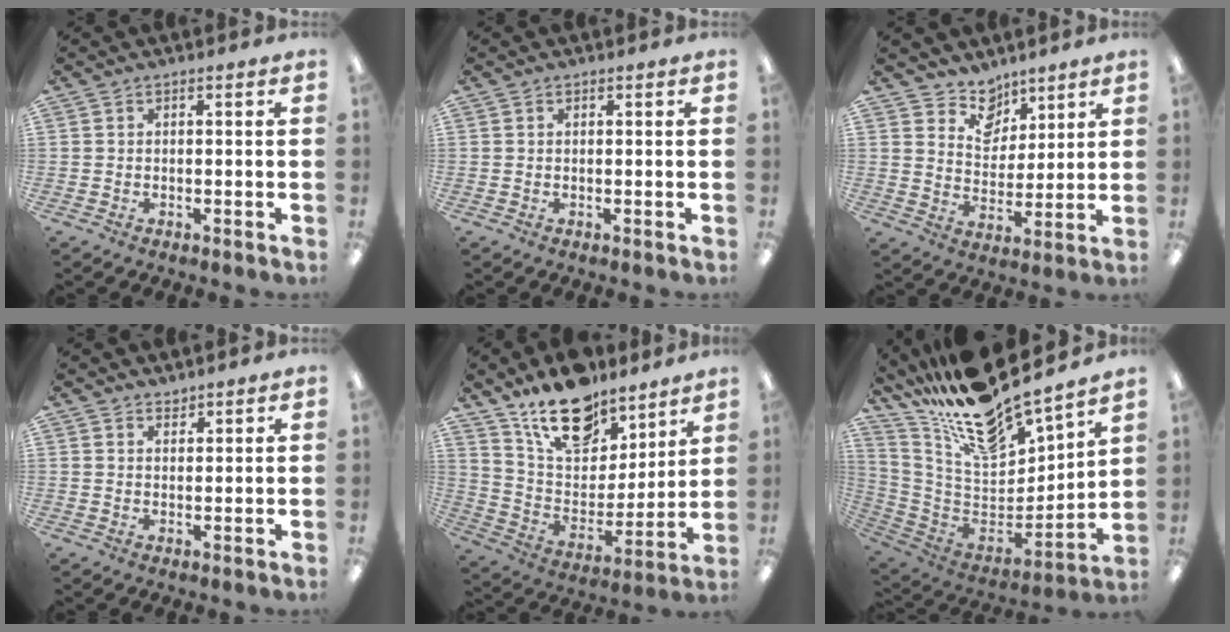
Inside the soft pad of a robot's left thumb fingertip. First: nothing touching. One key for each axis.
{"total": 0.0}
{"total": 8.8, "fx": 7.0, "fy": 5.2, "fz": 0.9, "tx": -0.013, "ty": -0.054, "tz": 0.132}
{"total": 1.7, "fx": 1.7, "fy": 0.3, "fz": 0.0, "tx": 0.008, "ty": -0.008, "tz": 0.031}
{"total": 18.3, "fx": 13.8, "fy": 9.2, "fz": 7.6, "tx": -0.130, "ty": -0.091, "tz": 0.248}
{"total": 19.3, "fx": 16.4, "fy": 5.0, "fz": 8.8, "tx": -0.167, "ty": -0.132, "tz": 0.281}